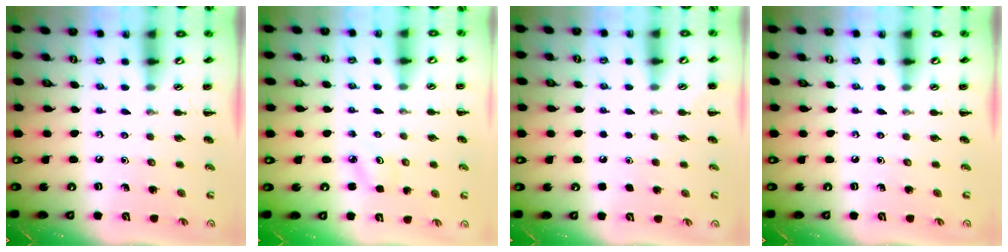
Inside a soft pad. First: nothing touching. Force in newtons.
{"total": 2.3, "press": 2.2, "slide": 0.5}
{"total": 1.6, "press": 1.6, "slide": 0.1}
{"total": 0.0}